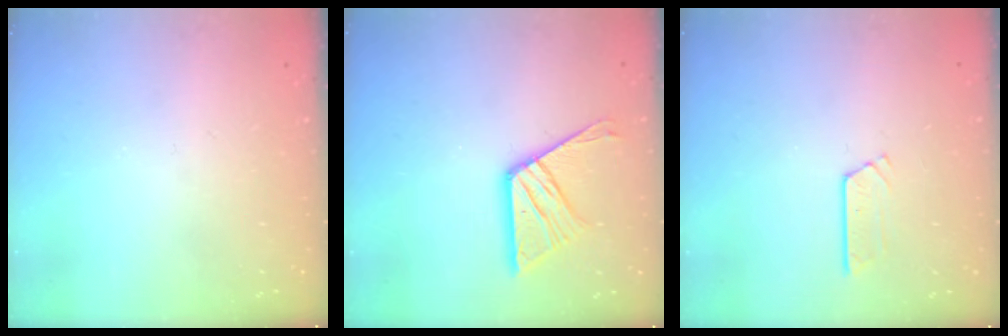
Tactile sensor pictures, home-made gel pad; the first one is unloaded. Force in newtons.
{"total": 13.5, "press": 13.5, "slide": 1.2}
{"total": 2.7, "press": 2.7, "slide": 0.2}